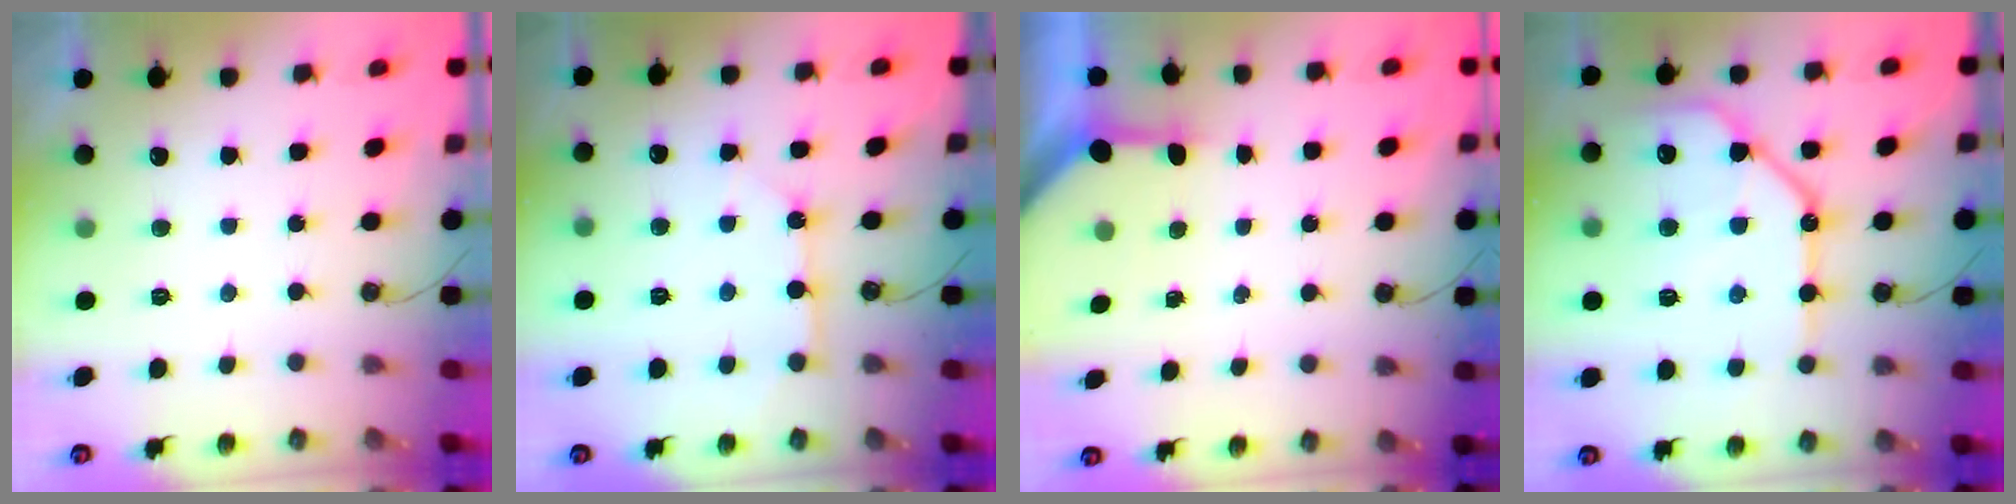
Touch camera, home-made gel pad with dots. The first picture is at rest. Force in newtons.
{"total": 3.9, "press": 3.9, "slide": 0.4}
{"total": 3.5, "press": 3.5, "slide": 0.4}
{"total": 19.0, "press": 18.9, "slide": 2.2}